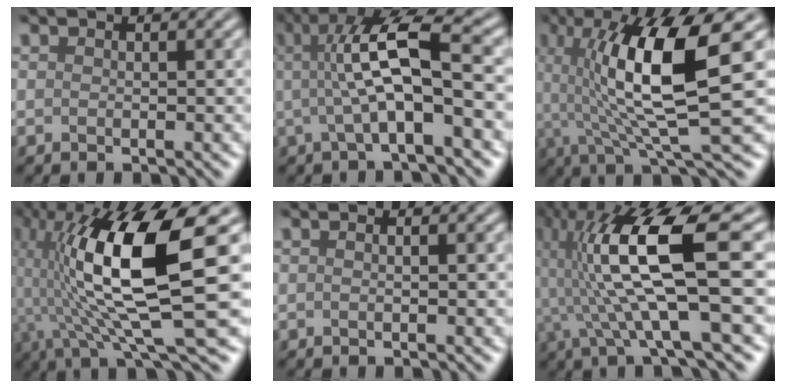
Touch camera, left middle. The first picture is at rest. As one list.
[{"total": 8.1, "force": [0.8, 2.1, 7.8], "torque": [-0.132, 0.011, 0.010]}, {"total": 11.0, "force": [1.7, 2.5, 10.5], "torque": [-0.163, 0.000, 0.033]}, {"total": 13.6, "force": [0.8, 3.4, 13.2], "torque": [-0.238, 0.007, 0.018]}, {"total": 1.1, "force": [0.2, 0.5, 1.0], "torque": [-0.007, -0.006, -0.009]}, {"total": 11.6, "force": [0.6, 2.6, 11.3], "torque": [-0.215, 0.016, 0.013]}]